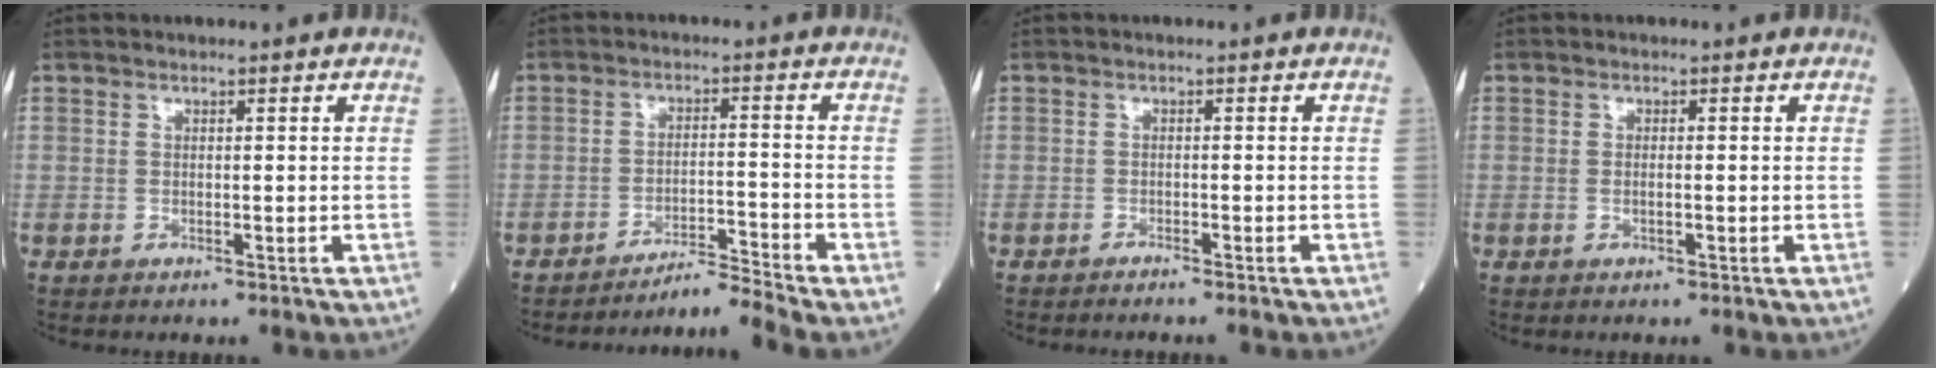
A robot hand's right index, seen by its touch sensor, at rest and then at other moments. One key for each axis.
{"total": 5.3, "fx": -4.6, "fy": -2.7, "fz": -0.2, "tx": -0.003, "ty": -0.008, "tz": -0.076}
{"total": 1.8, "fx": -1.6, "fy": -0.3, "fz": 0.8, "tx": -0.013, "ty": 0.002, "tz": -0.021}
{"total": 0.9, "fx": -0.3, "fy": 0.2, "fz": 0.9, "tx": -0.022, "ty": -0.001, "tz": -0.004}